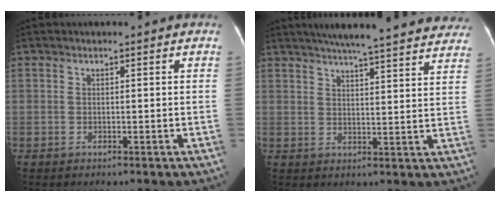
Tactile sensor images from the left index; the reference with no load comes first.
{"total": 24.6, "force": [21.8, 2.8, 11.0], "torque": [-0.155, -0.008, 0.261]}